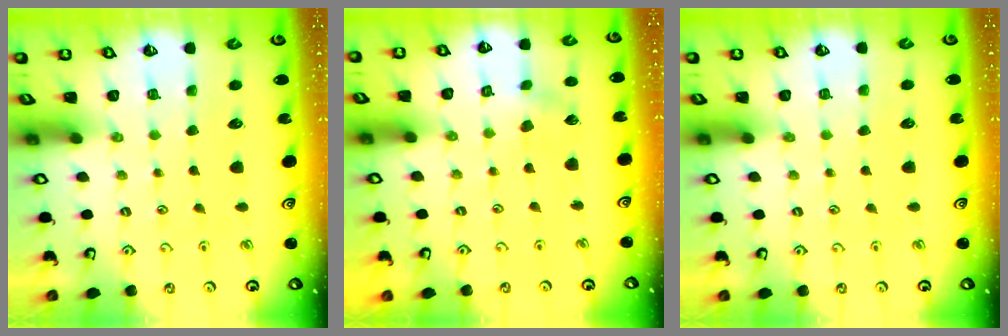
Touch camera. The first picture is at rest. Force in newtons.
{"total": 2.3, "press": 2.2, "slide": 0.3}
{"total": 0.0}